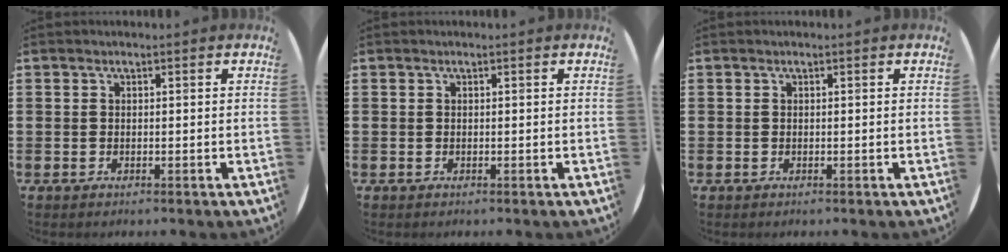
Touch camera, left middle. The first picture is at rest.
{"total": 0.0}
{"total": 0.0}